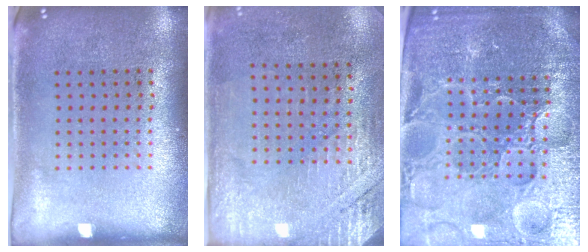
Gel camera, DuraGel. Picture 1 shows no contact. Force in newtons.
{"total": 2.7, "press": 2.4, "slide": 1.3}
{"total": 5.5, "press": 5.1, "slide": 2.1}